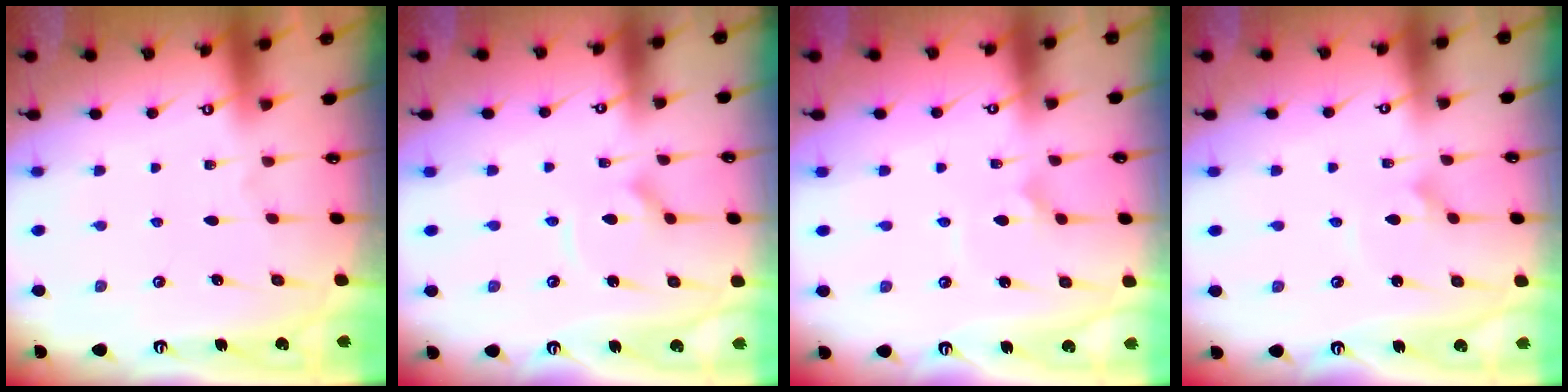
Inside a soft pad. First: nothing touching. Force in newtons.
{"total": 3.2, "press": 3.2, "slide": 0.7}
{"total": 4.7, "press": 4.6, "slide": 0.6}
{"total": 1.3, "press": 1.3, "slide": 0.0}